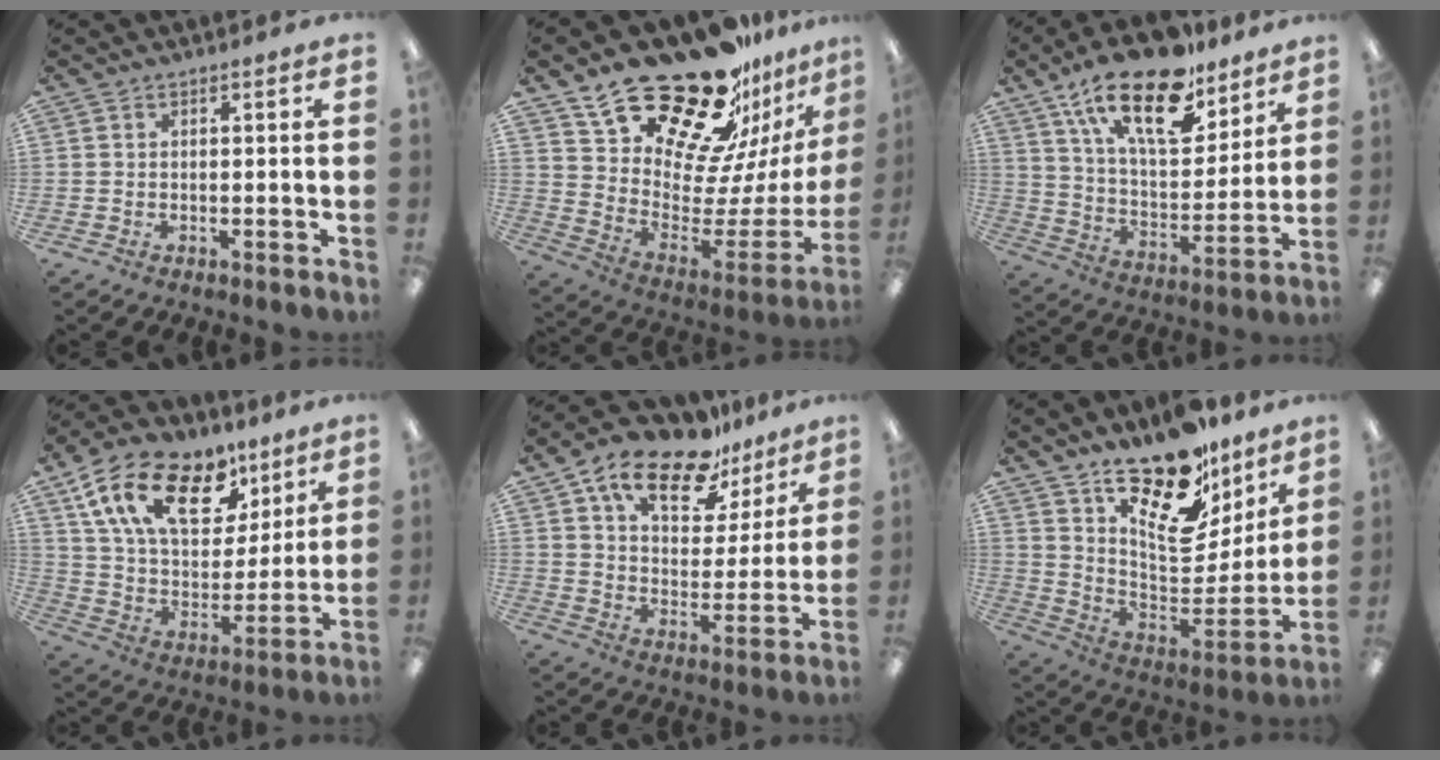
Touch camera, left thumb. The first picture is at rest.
{"total": 26.5, "force": [20.4, 10.8, 13.0], "torque": [-0.201, -0.151, 0.369]}
{"total": 22.3, "force": [15.3, 9.2, 13.4], "torque": [-0.227, -0.085, 0.266]}
{"total": 20.7, "force": [11.0, 11.9, 12.8], "torque": [-0.234, -0.033, 0.200]}
{"total": 18.1, "force": [13.0, 8.5, 9.3], "torque": [-0.161, -0.075, 0.227]}
{"total": 20.9, "force": [14.9, 9.3, 11.3], "torque": [-0.164, -0.116, 0.260]}